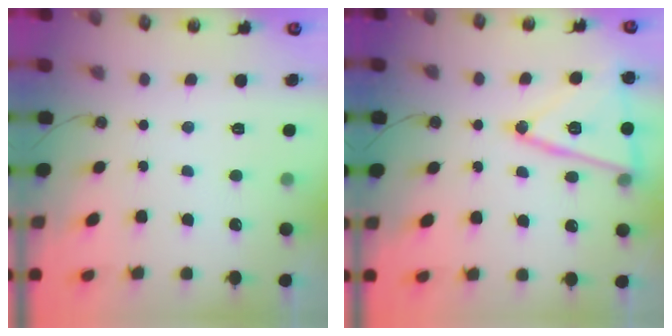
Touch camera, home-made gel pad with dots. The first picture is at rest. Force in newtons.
{"total": 15.7, "press": 15.5, "slide": 2.5}